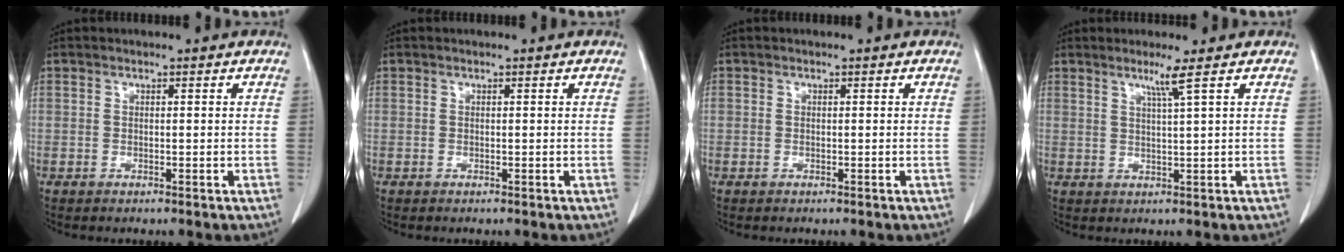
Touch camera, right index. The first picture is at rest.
{"total": 0.0}
{"total": 0.0}
{"total": 2.8, "force": [1.6, -1.1, 2.0], "torque": [-0.042, -0.009, 0.035]}